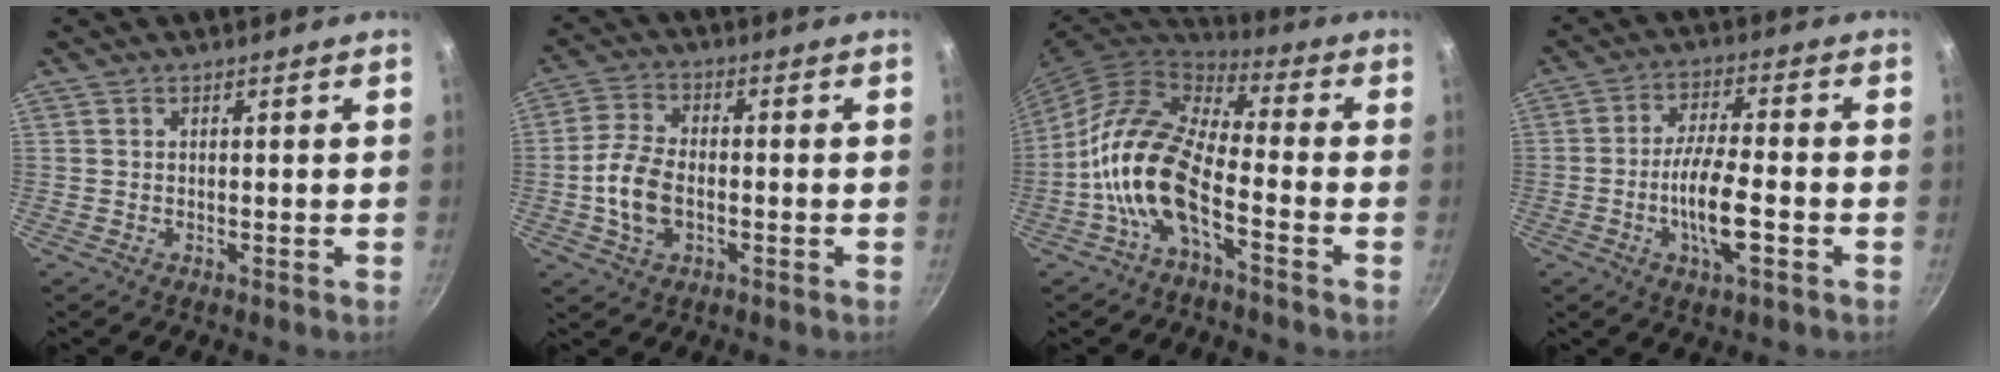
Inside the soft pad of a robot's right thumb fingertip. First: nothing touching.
{"total": 8.6, "force": [-1.8, 5.2, 6.6], "torque": [-0.125, 0.020, -0.039]}
{"total": 15.4, "force": [-5.2, 6.8, 12.8], "torque": [-0.239, 0.049, -0.118]}
{"total": 10.1, "force": [-3.0, 3.0, 9.2], "torque": [-0.166, 0.017, -0.058]}